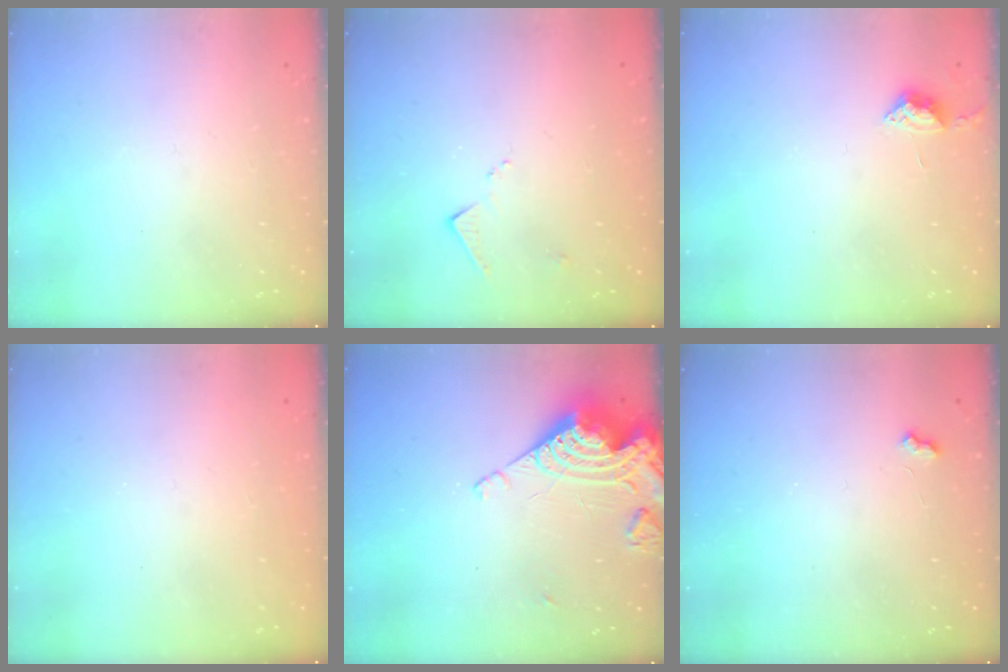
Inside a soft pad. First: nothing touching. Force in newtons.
{"total": 6.4, "press": 6.4, "slide": 0.8}
{"total": 3.7, "press": 3.7, "slide": 0.5}
{"total": 0.9, "press": 0.9, "slide": 0.2}
{"total": 14.1, "press": 14.0, "slide": 1.5}
{"total": 2.3, "press": 2.3, "slide": 0.4}